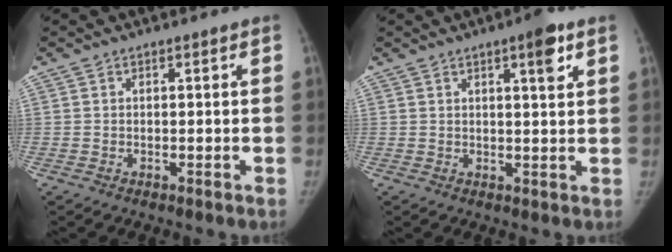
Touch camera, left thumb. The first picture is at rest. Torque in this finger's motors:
{"motor_torque": [0.28, -0.35, 0.71, -0.63, 0.17]}